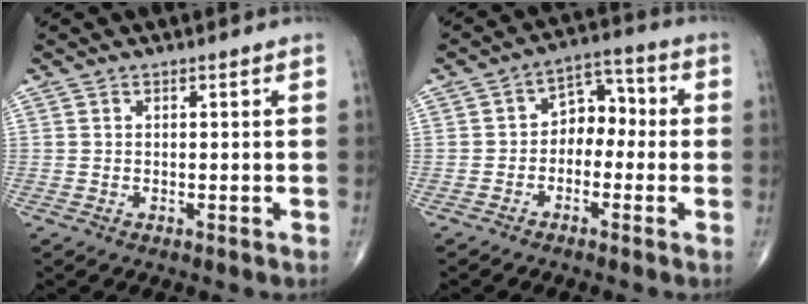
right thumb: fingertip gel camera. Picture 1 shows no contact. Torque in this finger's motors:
{"motor_torque": [-0.37, -0.14, -0.31, -0.16, 0.06]}